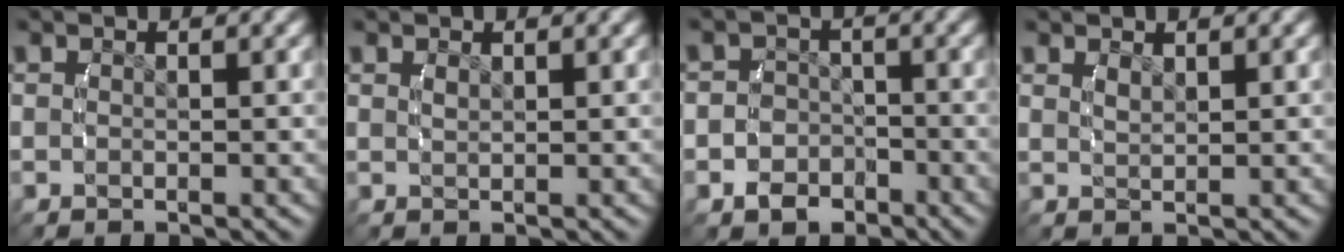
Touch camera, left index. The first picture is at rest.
{"total": 1.0, "force": [0.5, -0.8, 0.1], "torque": [-0.005, -0.007, 0.017]}
{"total": 4.8, "force": [-2.2, 4.2, 0.7], "torque": [-0.020, -0.010, -0.041]}
{"total": 1.2, "force": [0.9, -0.8, 0.3], "torque": [0.000, -0.006, 0.024]}